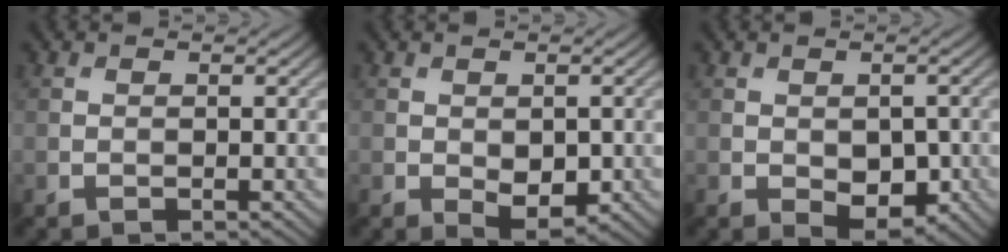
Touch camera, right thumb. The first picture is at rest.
{"total": 3.3, "force": [-0.6, 2.0, 2.6], "torque": [-0.044, -0.013, -0.003]}
{"total": 4.4, "force": [-1.0, 2.8, 3.3], "torque": [-0.049, -0.016, -0.009]}